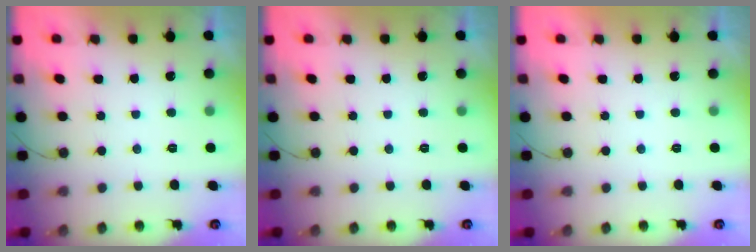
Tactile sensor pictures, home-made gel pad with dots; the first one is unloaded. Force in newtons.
{"total": 0.0}
{"total": 1.7, "press": 1.7, "slide": 0.0}